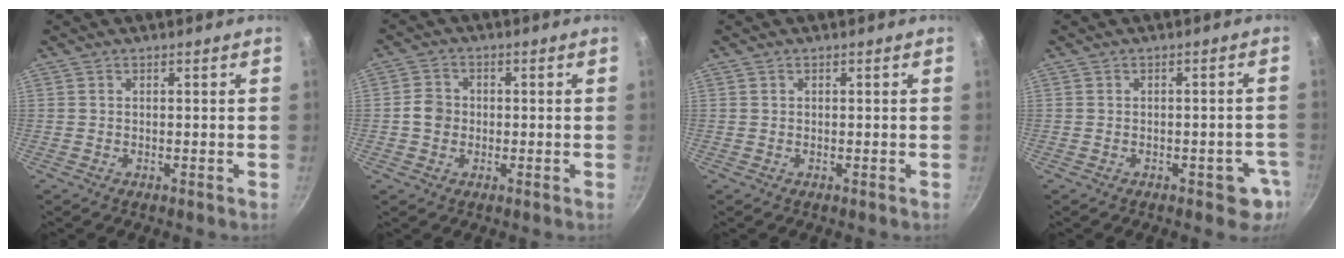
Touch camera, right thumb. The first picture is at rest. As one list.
[{"total": 3.8, "force": [-0.6, 3.3, 1.7], "torque": [-0.016, 0.013, -0.017]}, {"total": 0.0}, {"total": 4.9, "force": [-2.1, 2.7, 3.4], "torque": [-0.008, 0.021, -0.018]}]